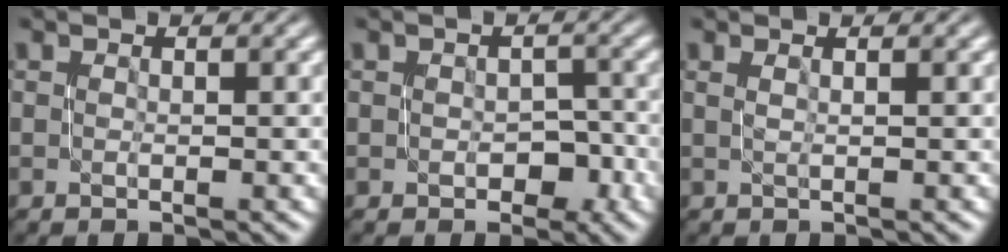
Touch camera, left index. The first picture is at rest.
{"total": 1.8, "force": [-0.8, 1.3, 1.1], "torque": [-0.009, 0.002, -0.008]}
{"total": 0.7, "force": [0.4, 0.3, 0.5], "torque": [-0.007, 0.003, 0.000]}